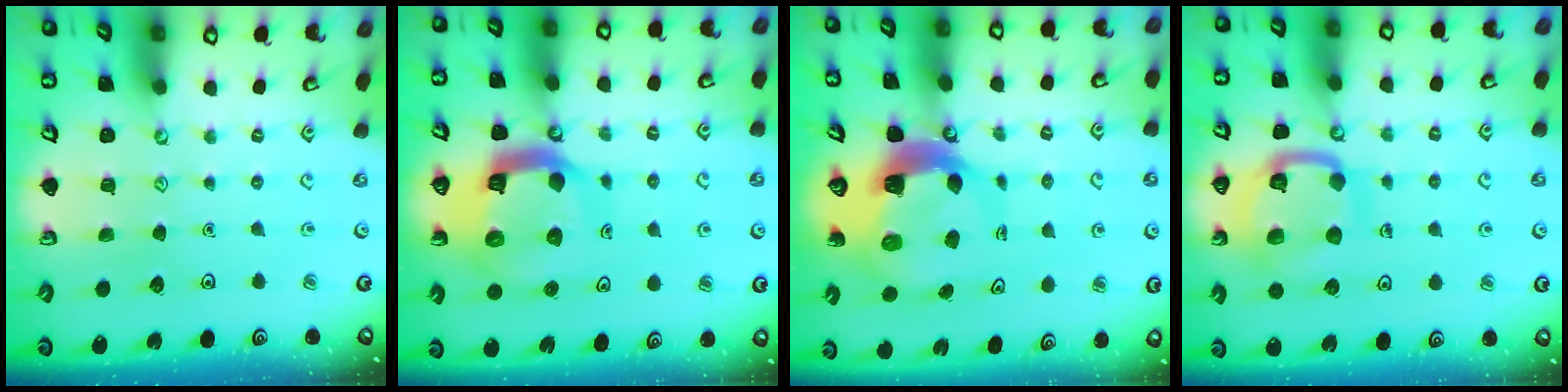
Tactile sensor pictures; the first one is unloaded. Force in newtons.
{"total": 14.7, "press": 14.6, "slide": 1.7}
{"total": 9.5, "press": 9.5, "slide": 1.0}
{"total": 14.0, "press": 13.9, "slide": 1.4}